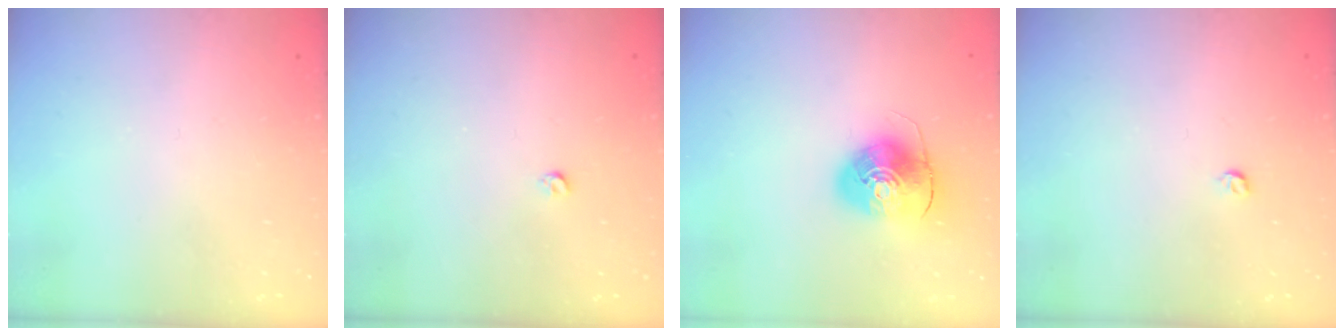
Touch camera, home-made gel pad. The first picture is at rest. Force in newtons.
{"total": 2.8, "press": 2.8, "slide": 0.5}
{"total": 9.4, "press": 9.2, "slide": 1.5}
{"total": 3.2, "press": 3.2, "slide": 0.4}